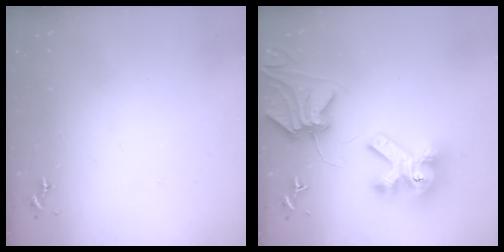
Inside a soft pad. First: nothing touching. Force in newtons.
{"total": 12.7, "press": 12.7, "slide": 1.3}